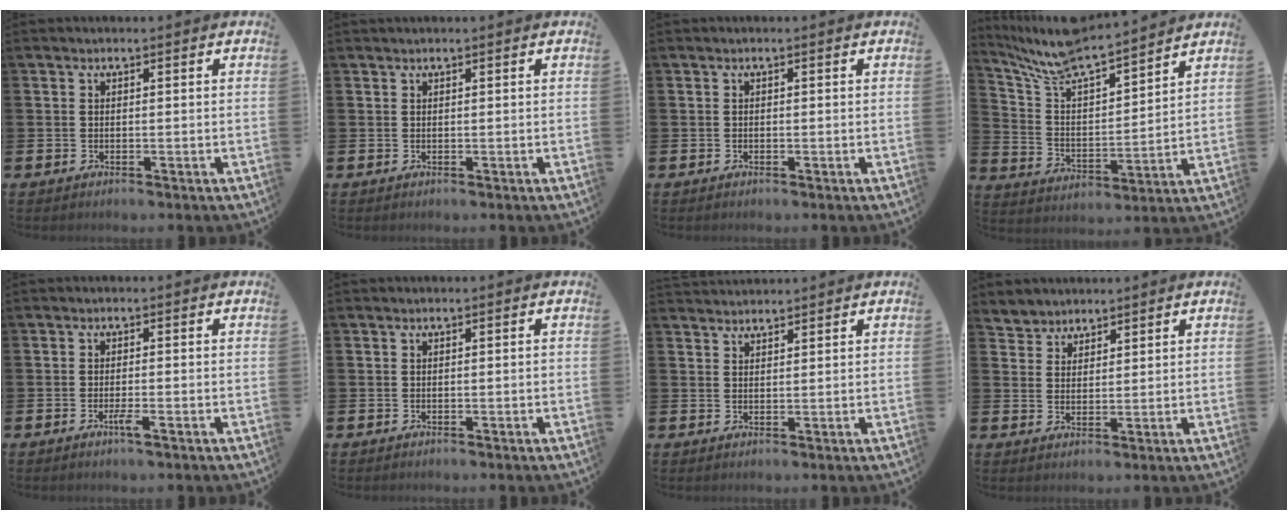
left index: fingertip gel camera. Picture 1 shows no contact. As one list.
[{"total": 0.0}, {"total": 0.0}, {"total": 9.0, "force": [8.6, 1.3, 2.4], "torque": [-0.082, -0.064, 0.151]}, {"total": 1.5, "force": [-0.8, 0.1, 1.2], "torque": [-0.026, -0.003, -0.012]}, {"total": 0.0}, {"total": 2.3, "force": [2.2, 0.4, -0.1], "torque": [0.005, -0.009, 0.041]}, {"total": 3.3, "force": [3.1, 0.9, -0.9], "torque": [0.005, -0.012, 0.057]}]